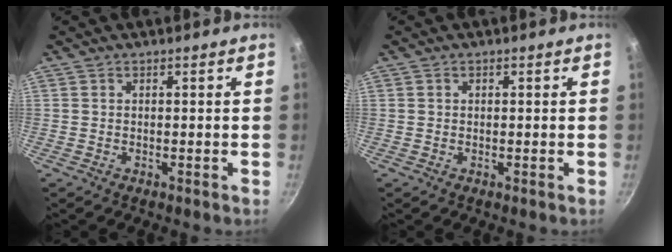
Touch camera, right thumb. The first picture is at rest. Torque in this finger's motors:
{"motor_torque": [-0.47, -0.23, -0.11, -0.02, 0.05]}